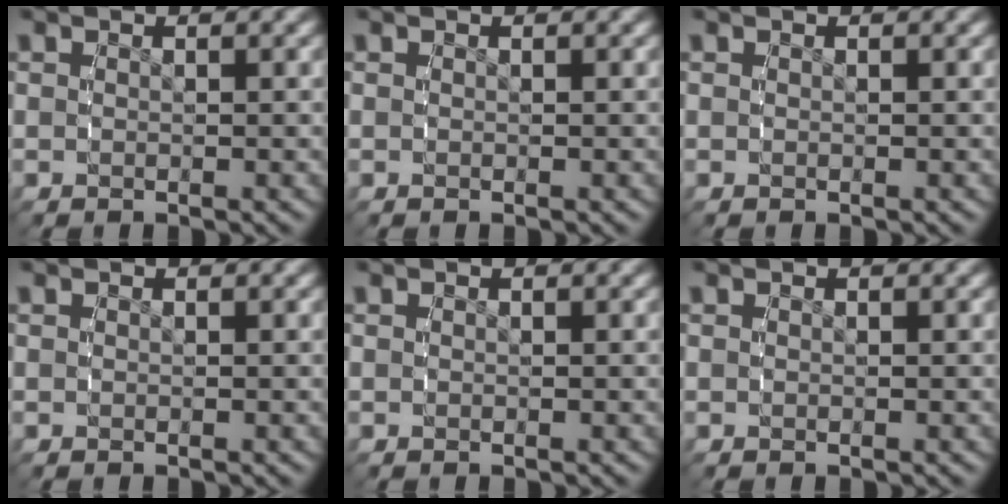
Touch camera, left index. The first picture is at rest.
{"total": 0.0}
{"total": 0.0}
{"total": 0.0}
{"total": 0.0}
{"total": 0.0}